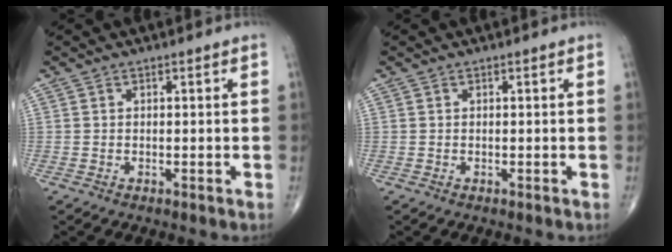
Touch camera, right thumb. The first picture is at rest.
{"total": 0.0}